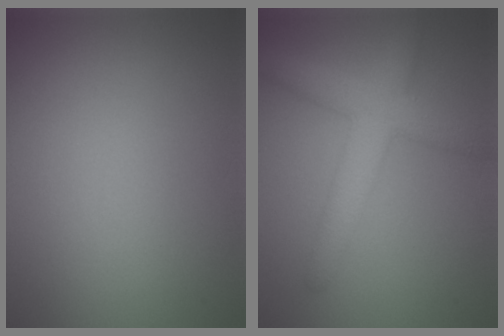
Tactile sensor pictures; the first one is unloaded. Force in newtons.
{"total": 4.8, "press": 4.8, "slide": 0.2}